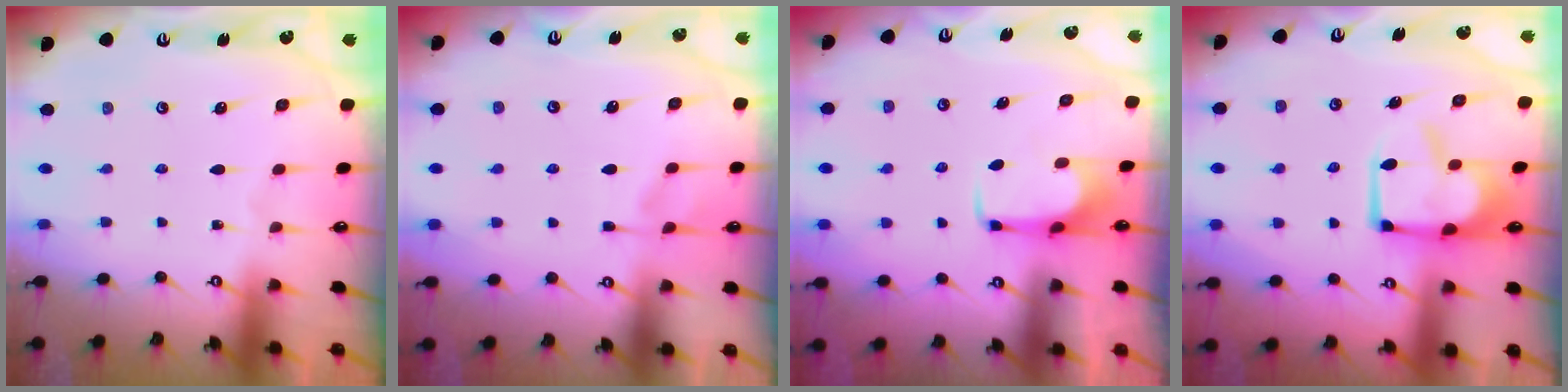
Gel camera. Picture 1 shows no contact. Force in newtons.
{"total": 0.9, "press": 0.2, "slide": 0.9}
{"total": 2.0, "press": 2.0, "slide": 0.4}
{"total": 2.1, "press": 2.0, "slide": 0.8}